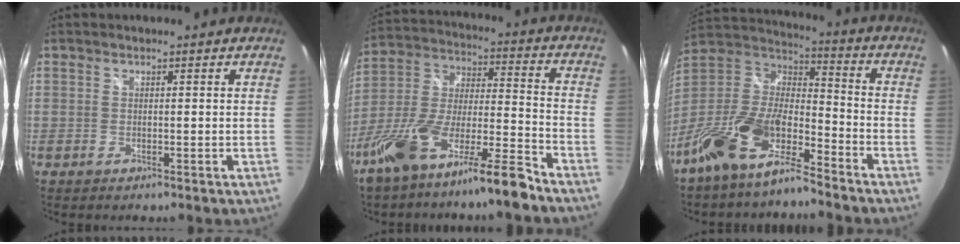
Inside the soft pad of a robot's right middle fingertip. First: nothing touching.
{"total": 15.9, "force": [-11.5, 1.9, 10.8], "torque": [-0.213, -0.003, -0.210]}
{"total": 15.3, "force": [-10.7, 5.3, 9.5], "torque": [-0.200, -0.003, -0.209]}